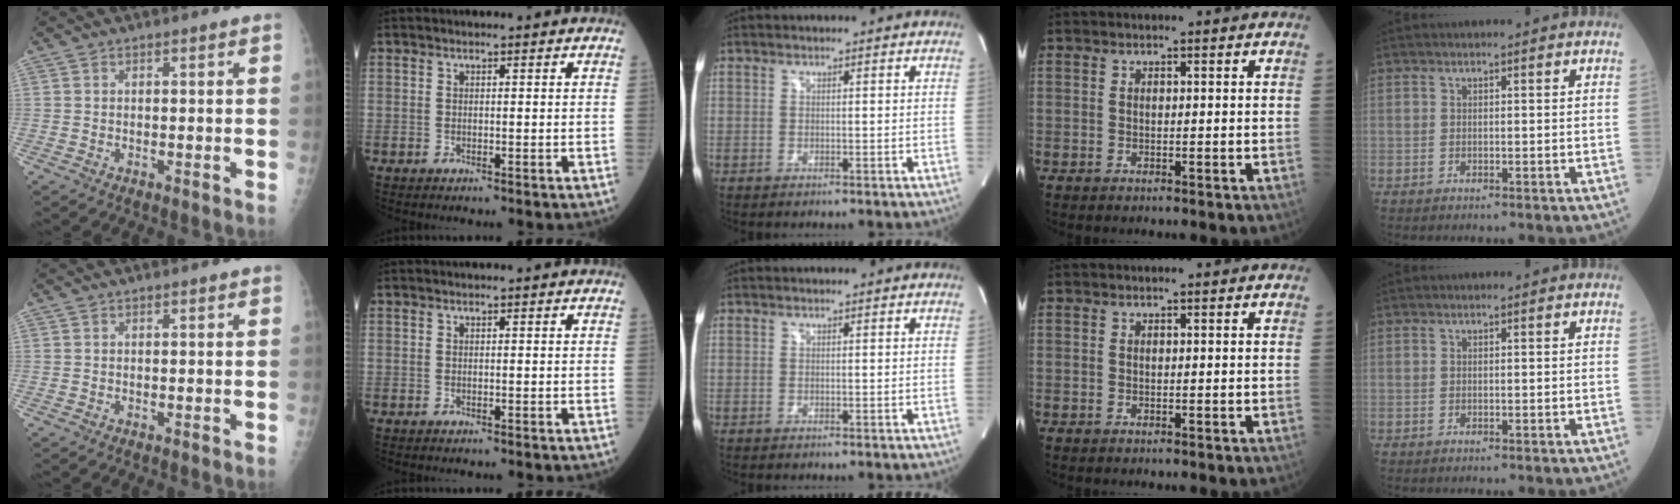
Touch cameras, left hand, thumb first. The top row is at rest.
{}